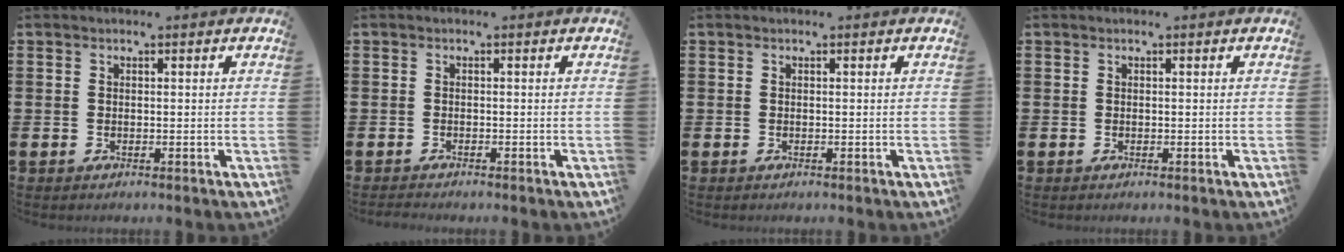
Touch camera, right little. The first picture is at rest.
{"total": 0.6, "force": [-0.6, 0.1, 0.2], "torque": [-0.004, -0.002, -0.012]}
{"total": 0.0}
{"total": 0.0}